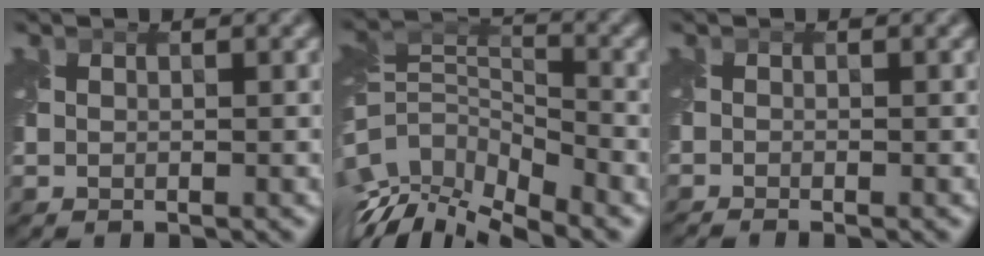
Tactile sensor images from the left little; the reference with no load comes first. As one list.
[{"total": 12.1, "force": [-8.5, 5.2, 6.8], "torque": [-0.144, -0.007, -0.142]}, {"total": 1.5, "force": [-1.4, 0.1, 0.6], "torque": [-0.008, -0.013, -0.028]}]